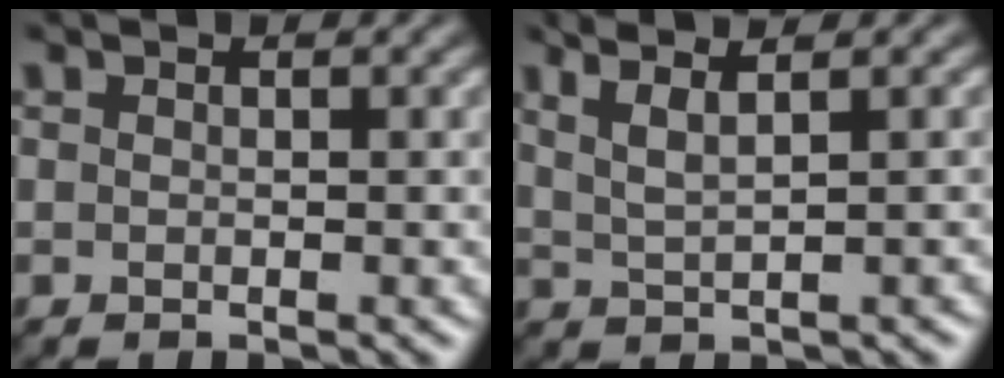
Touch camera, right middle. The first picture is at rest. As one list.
[{"total": 3.7, "force": [2.4, 1.0, 2.6], "torque": [-0.035, 0.011, 0.033]}]